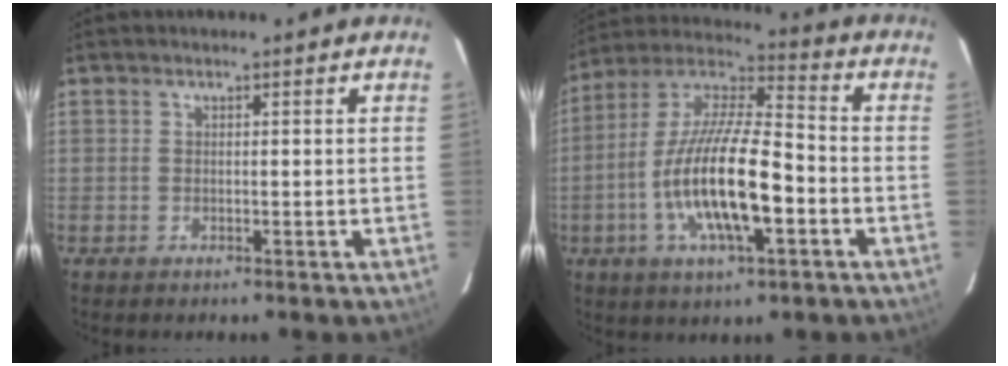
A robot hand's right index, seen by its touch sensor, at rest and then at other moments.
{"total": 18.1, "force": [-5.1, 5.2, 16.5], "torque": [-0.322, -0.009, -0.098]}